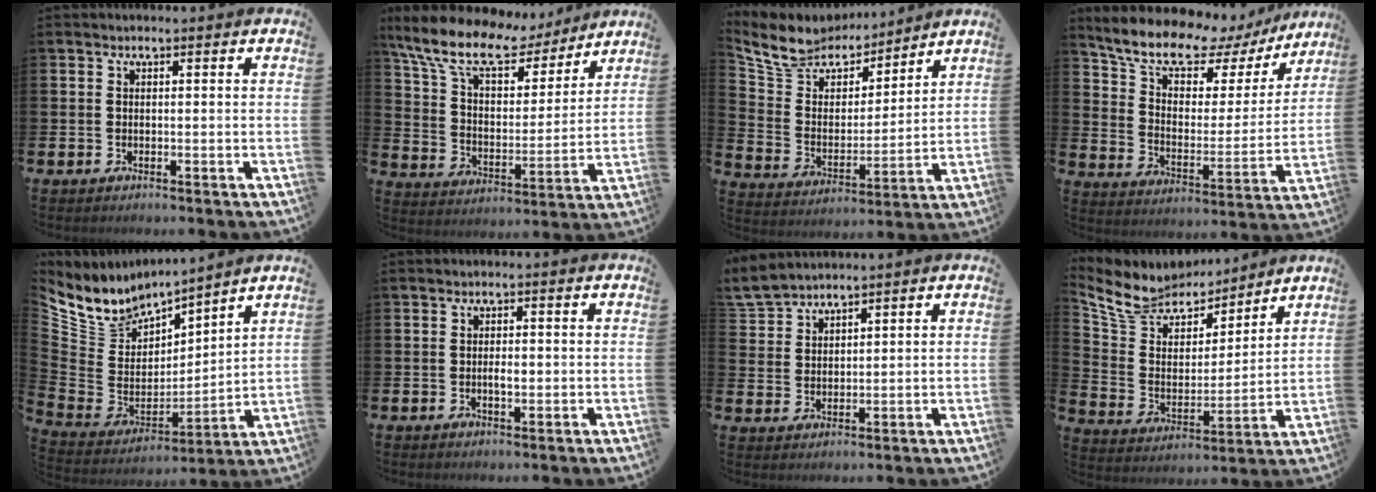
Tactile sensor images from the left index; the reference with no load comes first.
{"total": 12.7, "force": [10.6, 4.3, 5.5], "torque": [-0.135, -0.064, 0.182]}
{"total": 9.1, "force": [8.4, 3.5, 1.1], "torque": [-0.075, -0.060, 0.153]}
{"total": 11.4, "force": [9.5, 4.1, 4.7], "torque": [-0.120, -0.055, 0.161]}
{"total": 7.1, "force": [6.7, 2.0, -1.1], "torque": [-0.031, -0.073, 0.120]}
{"total": 1.7, "force": [-0.1, 0.8, 1.4], "torque": [-0.013, -0.003, -0.006]}
{"total": 4.6, "force": [4.5, 0.9, 0.3], "torque": [-0.022, -0.020, 0.084]}
{"total": 9.8, "force": [9.0, 3.6, 1.2], "torque": [-0.081, -0.066, 0.164]}